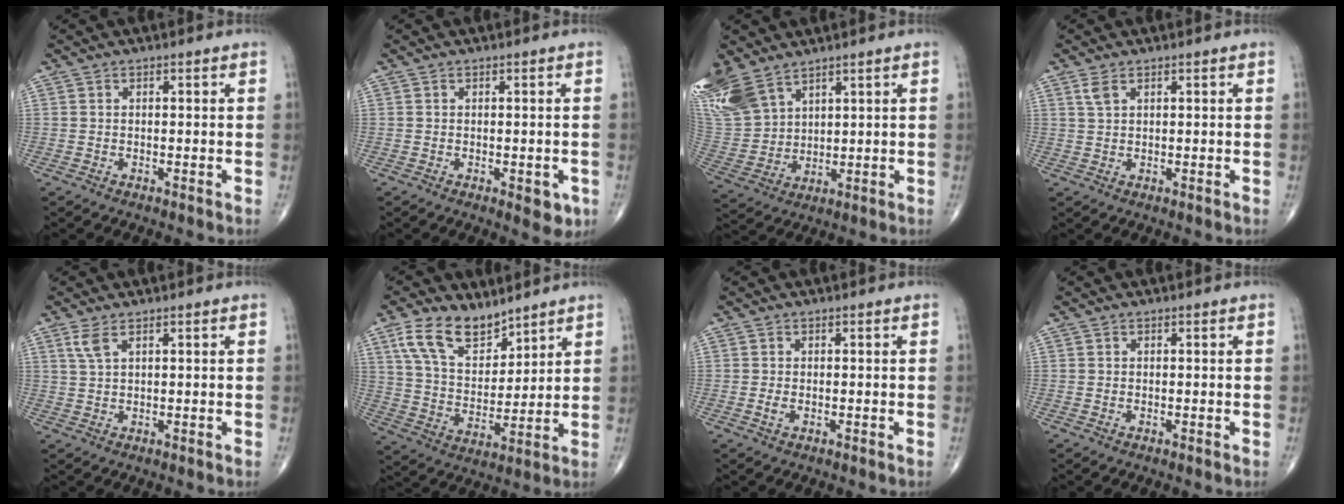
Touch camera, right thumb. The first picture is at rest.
{"total": 3.6, "force": [-1.2, 1.8, 2.8], "torque": [-0.014, -0.002, -0.011]}
{"total": 14.1, "force": [9.4, 7.8, 7.1], "torque": [-0.170, -0.018, 0.201]}
{"total": 2.0, "force": [1.2, 0.9, 1.3], "torque": [-0.031, 0.005, 0.029]}
{"total": 2.7, "force": [1.5, 0.8, 2.0], "torque": [-0.051, 0.005, 0.039]}
{"total": 12.7, "force": [8.5, 6.7, 6.6], "torque": [-0.099, -0.043, 0.169]}
{"total": 1.3, "force": [-0.3, 0.7, 1.1], "torque": [-0.020, 0.000, -0.005]}
{"total": 0.0}